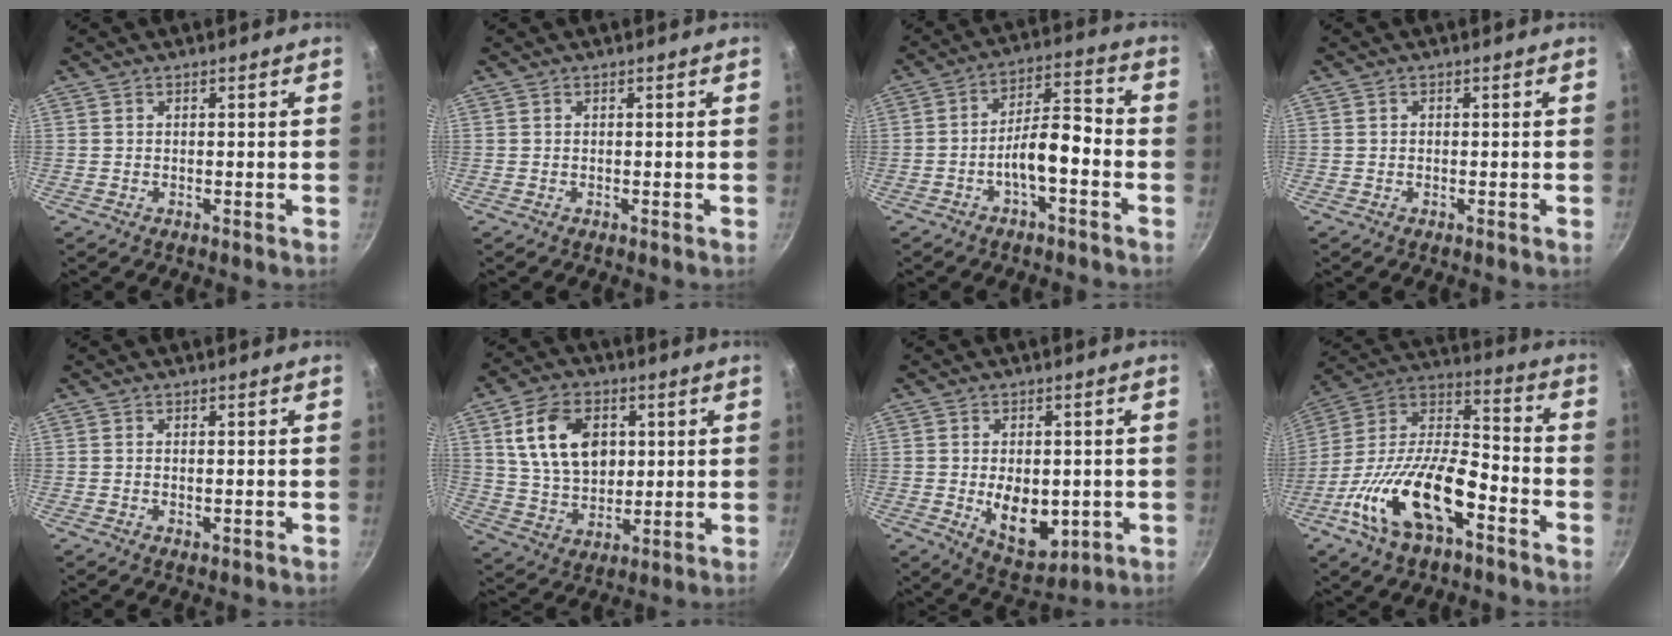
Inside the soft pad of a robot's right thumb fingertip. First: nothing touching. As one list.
[{"total": 0.0}, {"total": 8.5, "force": [-3.5, 3.2, 7.1], "torque": [-0.110, 0.049, -0.059]}, {"total": 0.6, "force": [0.1, 0.6, 0.3], "torque": [-0.002, 0.004, 0.001]}, {"total": 0.8, "force": [-0.1, 0.3, 0.7], "torque": [-0.012, -0.002, -0.002]}, {"total": 14.9, "force": [4.0, 10.4, 9.9], "torque": [-0.149, -0.011, 0.076]}, {"total": 10.5, "force": [-1.4, 6.6, 8.1], "torque": [-0.093, -0.014, -0.002]}, {"total": 22.1, "force": [-9.5, 10.2, 17.1], "torque": [-0.299, 0.058, -0.192]}]